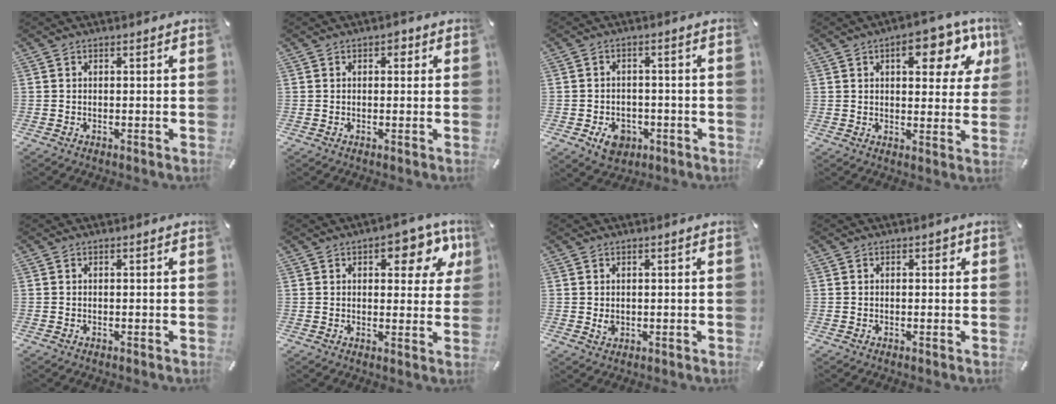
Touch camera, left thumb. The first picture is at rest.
{"total": 1.9, "force": [0.6, 1.4, 1.1], "torque": [-0.008, 0.002, 0.004]}
{"total": 6.4, "force": [-2.8, 4.9, 3.1], "torque": [-0.059, 0.011, -0.050]}
{"total": 12.9, "force": [5.7, 6.4, 9.7], "torque": [-0.116, -0.020, 0.089]}
{"total": 0.0}
{"total": 10.0, "force": [4.6, 5.3, 7.1], "torque": [-0.074, -0.021, 0.072]}
{"total": 1.6, "force": [0.3, 1.4, 0.8], "torque": [-0.009, 0.000, 0.004]}
{"total": 1.1, "force": [0.3, 0.8, 0.7], "torque": [-0.007, 0.005, 0.002]}